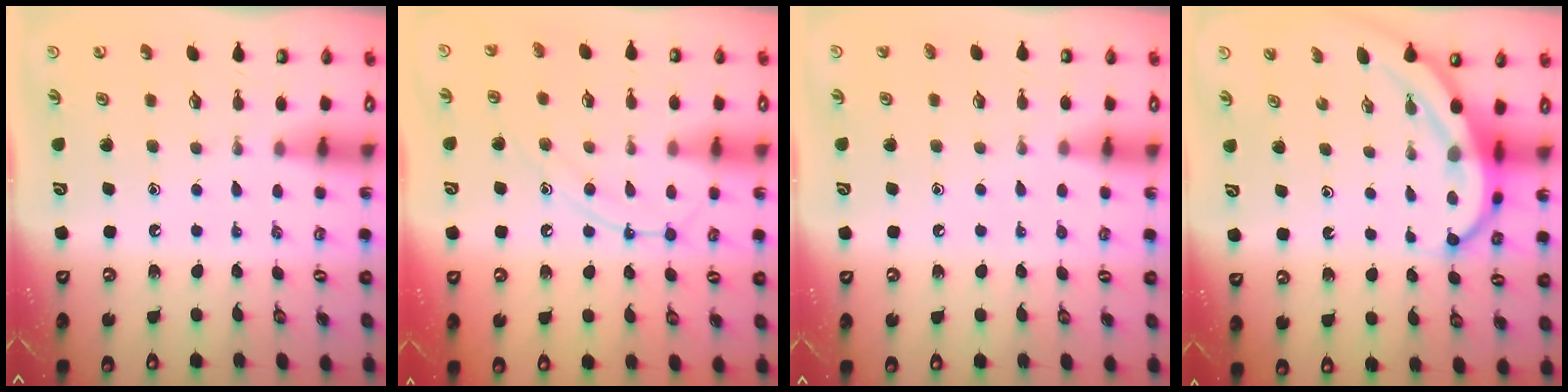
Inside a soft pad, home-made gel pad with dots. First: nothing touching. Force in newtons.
{"total": 9.9, "press": 9.9, "slide": 0.4}
{"total": 4.3, "press": 4.2, "slide": 0.4}
{"total": 6.0, "press": 6.0, "slide": 0.6}